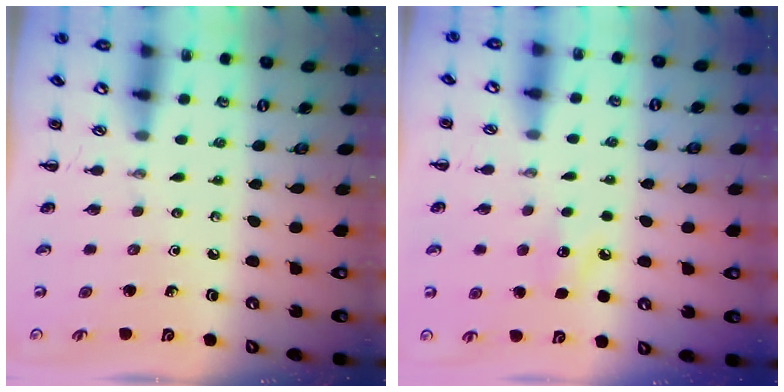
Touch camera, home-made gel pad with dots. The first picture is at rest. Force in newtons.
{"total": 7.4, "press": 7.2, "slide": 1.9}